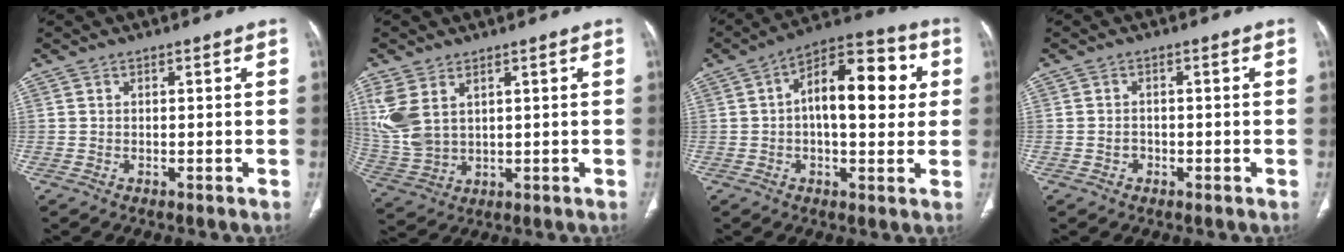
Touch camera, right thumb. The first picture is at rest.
{"total": 9.9, "force": [3.9, 6.0, 6.8], "torque": [-0.163, -0.009, 0.097]}
{"total": 16.4, "force": [2.4, 7.8, 14.2], "torque": [-0.185, 0.026, 0.028]}
{"total": 1.6, "force": [-0.7, 1.4, 0.4], "torque": [-0.001, 0.008, -0.012]}